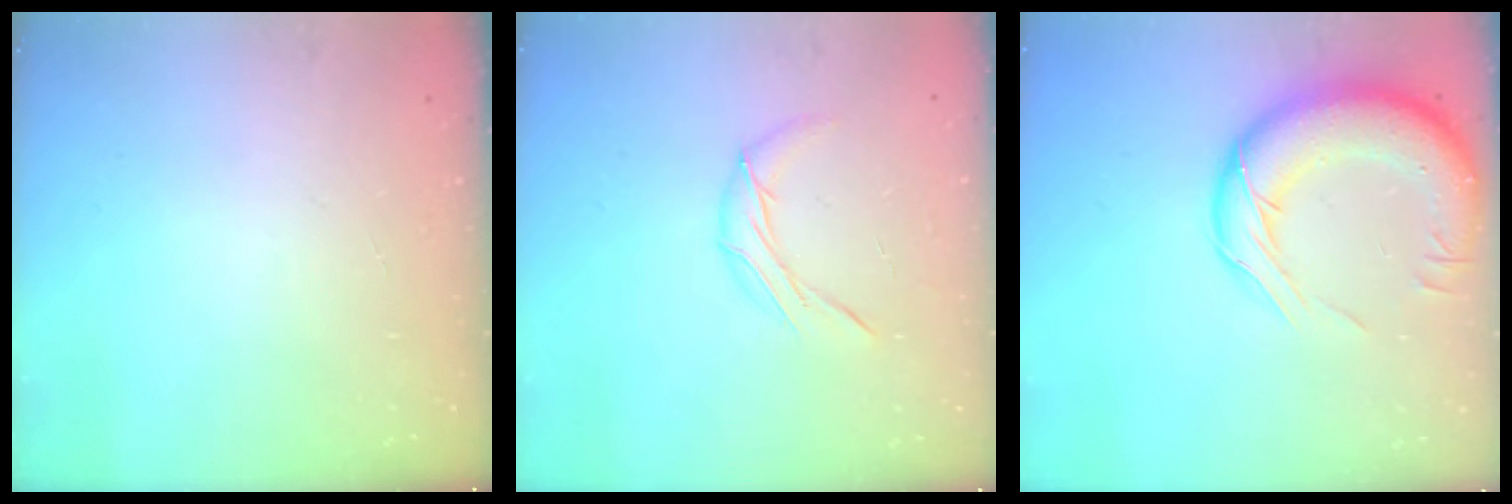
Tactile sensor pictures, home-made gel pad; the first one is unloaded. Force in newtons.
{"total": 7.0, "press": 7.0, "slide": 0.3}
{"total": 17.0, "press": 16.5, "slide": 4.1}